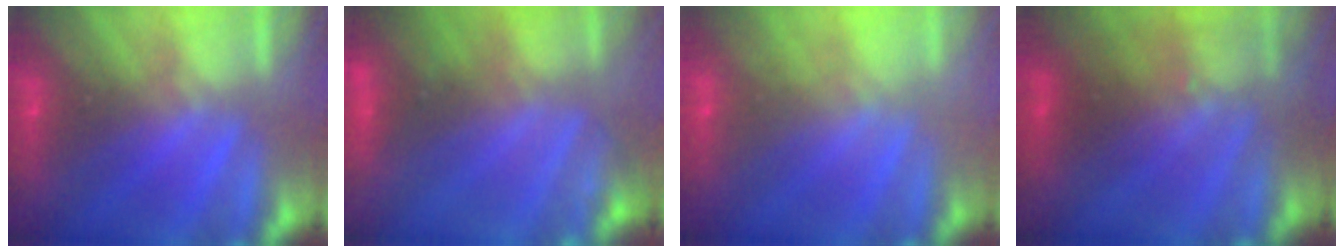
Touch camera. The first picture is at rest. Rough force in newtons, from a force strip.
{"total": 3.9}
{"total": 1.8}
{"total": 2.7}